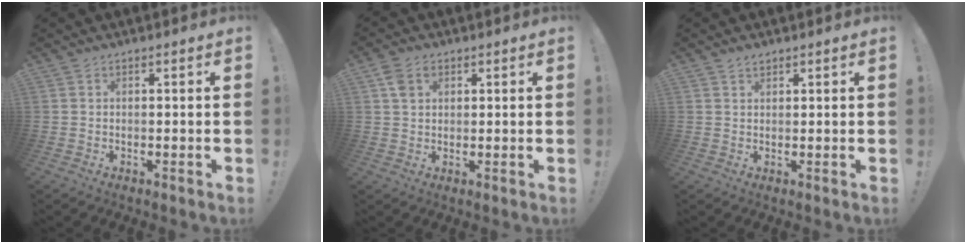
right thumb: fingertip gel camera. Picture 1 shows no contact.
{"total": 4.6, "force": [1.9, 3.3, 2.6], "torque": [-0.036, -0.001, 0.037]}
{"total": 1.8, "force": [1.5, 0.8, 0.6], "torque": [-0.004, -0.007, 0.027]}